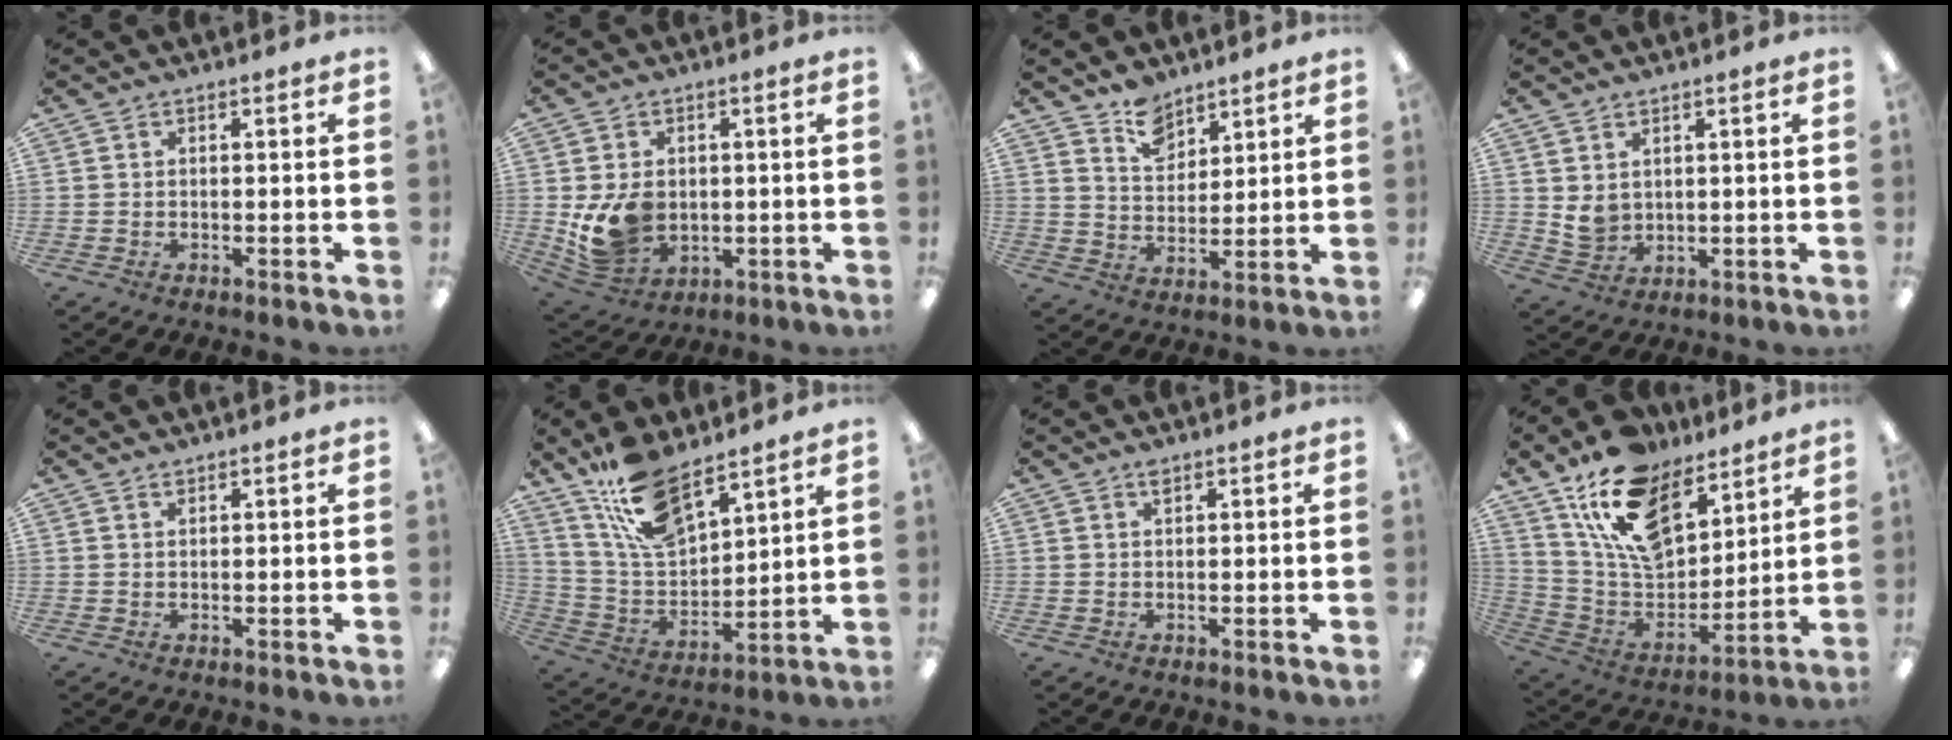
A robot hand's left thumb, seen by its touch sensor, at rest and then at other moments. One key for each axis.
{"total": 10.5, "fx": -0.3, "fy": 8.3, "fz": 6.4, "tx": -0.130, "ty": 0.003, "tz": -0.001}
{"total": 8.1, "fx": 6.5, "fy": 4.4, "fz": 2.0, "tx": -0.031, "ty": -0.035, "tz": 0.121}
{"total": 4.0, "fx": 2.3, "fy": 3.0, "fz": 1.5, "tx": -0.018, "ty": -0.011, "tz": 0.042}
{"total": 0.8, "fx": 0.8, "fy": 0.2, "fz": 0.2, "tx": -0.004, "ty": 0.001, "tz": 0.014}
{"total": 15.3, "fx": 11.6, "fy": 6.1, "fz": 8.0, "tx": -0.174, "ty": -0.053, "tz": 0.214}
{"total": 1.2, "fx": 0.9, "fy": 0.4, "fz": 0.7, "tx": -0.017, "ty": 0.002, "tz": 0.017}
{"total": 18.5, "fx": 12.4, "fy": 10.3, "fz": 9.2, "tx": -0.179, "ty": -0.063, "tz": 0.231}